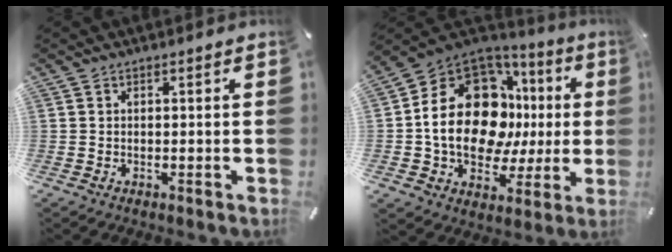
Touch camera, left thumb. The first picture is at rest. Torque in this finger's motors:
{"motor_torque": [1.79, 1.99, 2.15, 0.11, 0.51]}